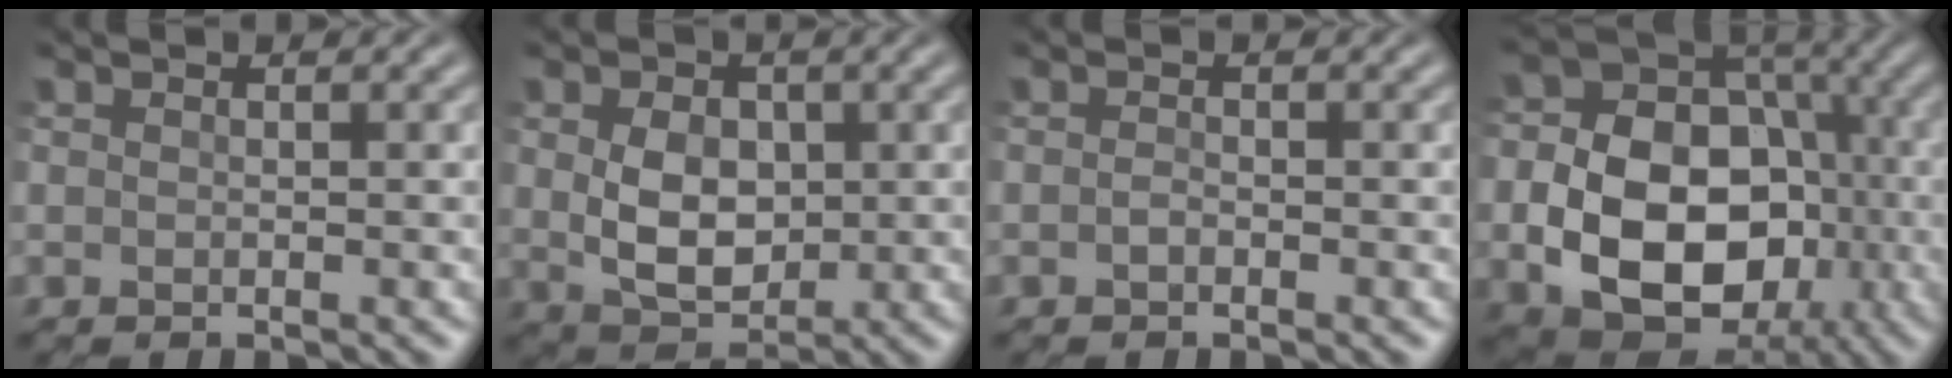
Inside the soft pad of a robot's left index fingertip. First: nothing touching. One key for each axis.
{"total": 5.1, "fx": 0.3, "fy": 3.7, "fz": 3.5, "tx": -0.072, "ty": -0.007, "tz": 0.011}
{"total": 0.6, "fx": -0.3, "fy": 0.2, "fz": 0.4, "tx": -0.010, "ty": 0.001, "tz": -0.007}
{"total": 12.9, "fx": -2.8, "fy": 9.7, "fz": 8.0, "tx": -0.134, "ty": -0.018, "tz": -0.052}